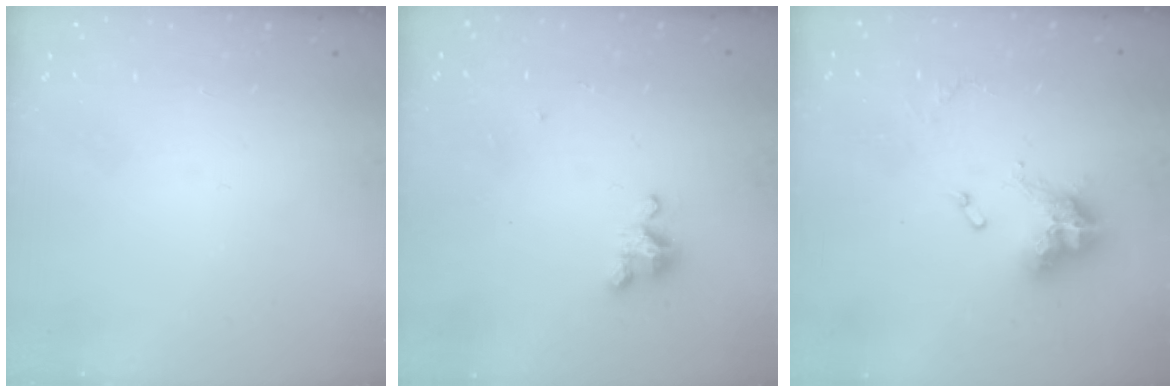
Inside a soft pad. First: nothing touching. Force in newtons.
{"total": 2.9, "press": 2.9, "slide": 0.3}
{"total": 11.5, "press": 11.4, "slide": 1.4}